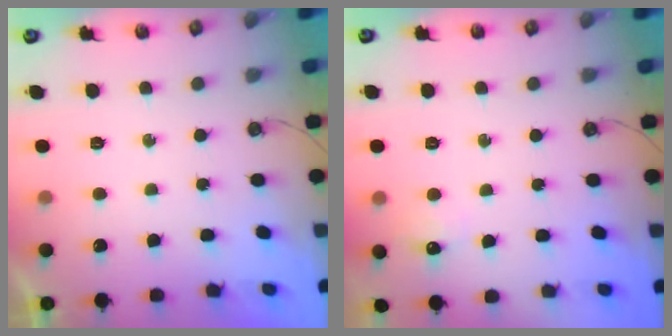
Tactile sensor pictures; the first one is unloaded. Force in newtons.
{"total": 5.2, "press": 5.2, "slide": 0.7}